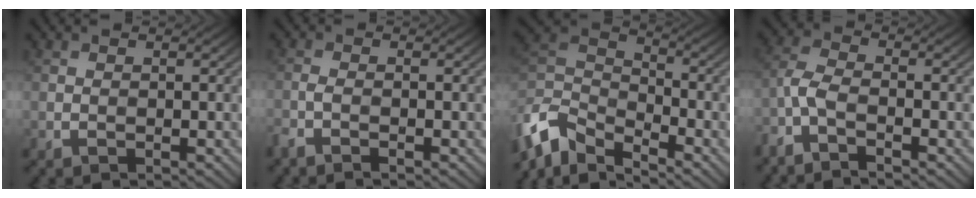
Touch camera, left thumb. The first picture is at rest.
{"total": 1.9, "force": [-1.5, 0.3, 1.1], "torque": [-0.033, -0.006, -0.041]}
{"total": 8.5, "force": [-5.9, 3.6, 5.0], "torque": [-0.108, -0.008, -0.131]}
{"total": 3.9, "force": [-2.8, 1.0, 2.6], "torque": [-0.067, -0.006, -0.073]}